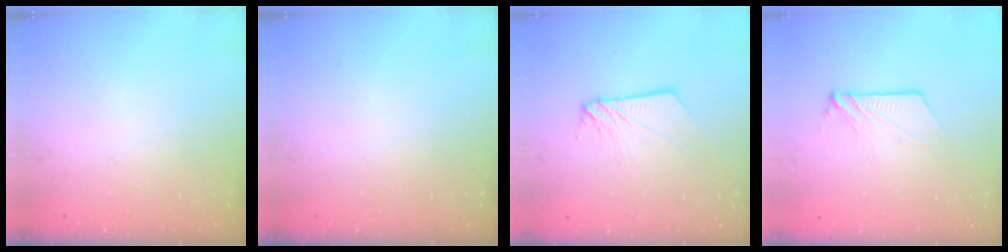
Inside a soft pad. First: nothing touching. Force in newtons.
{"total": 0.0}
{"total": 4.1, "press": 4.1, "slide": 0.4}
{"total": 7.4, "press": 7.4, "slide": 0.5}